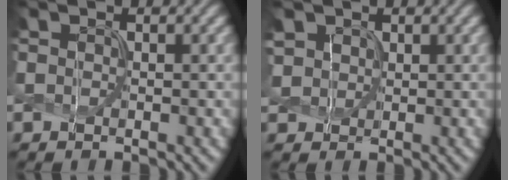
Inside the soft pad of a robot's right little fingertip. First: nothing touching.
{"total": 2.3, "force": [1.1, 1.9, 0.7], "torque": [-0.031, 0.001, 0.026]}